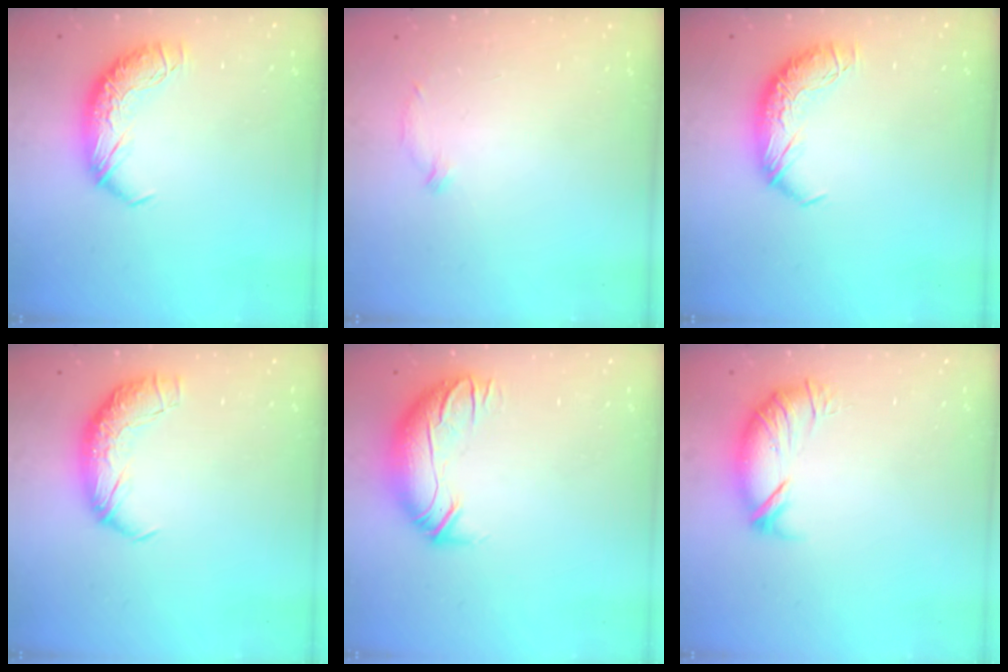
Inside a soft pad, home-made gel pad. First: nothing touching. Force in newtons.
{"total": 6.0, "press": 5.9, "slide": 1.1}
{"total": 0.0}
{"total": 2.4, "press": 1.1, "slide": 2.2}
{"total": 3.0, "press": 1.0, "slide": 2.8}
{"total": 3.8, "press": 3.4, "slide": 1.8}